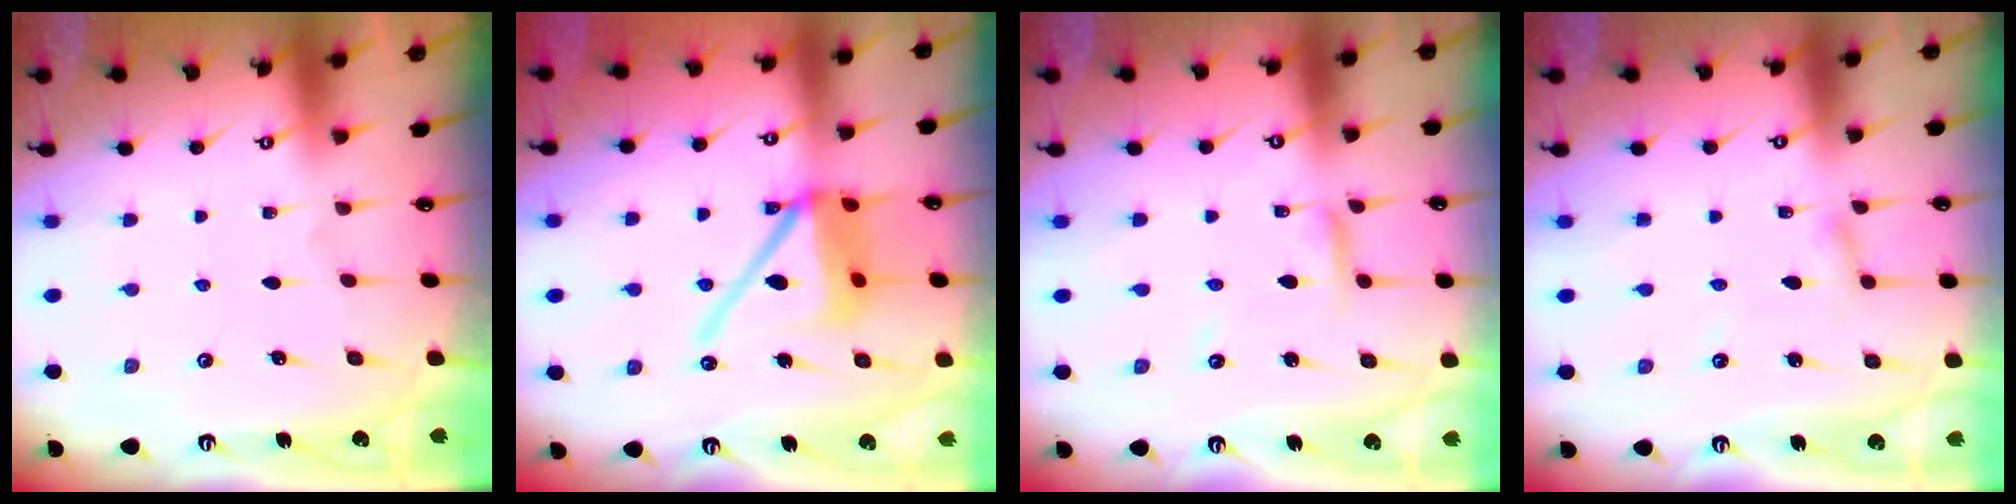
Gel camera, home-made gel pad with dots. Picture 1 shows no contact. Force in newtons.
{"total": 14.9, "press": 14.8, "slide": 2.0}
{"total": 3.8, "press": 3.8, "slide": 0.1}
{"total": 2.7, "press": 2.7, "slide": 0.3}